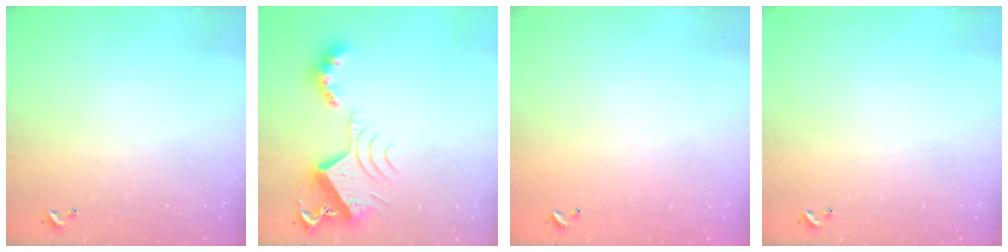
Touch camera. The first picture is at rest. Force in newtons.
{"total": 12.0, "press": 12.0, "slide": 0.4}
{"total": 2.7, "press": 2.7, "slide": 0.1}
{"total": 0.0}